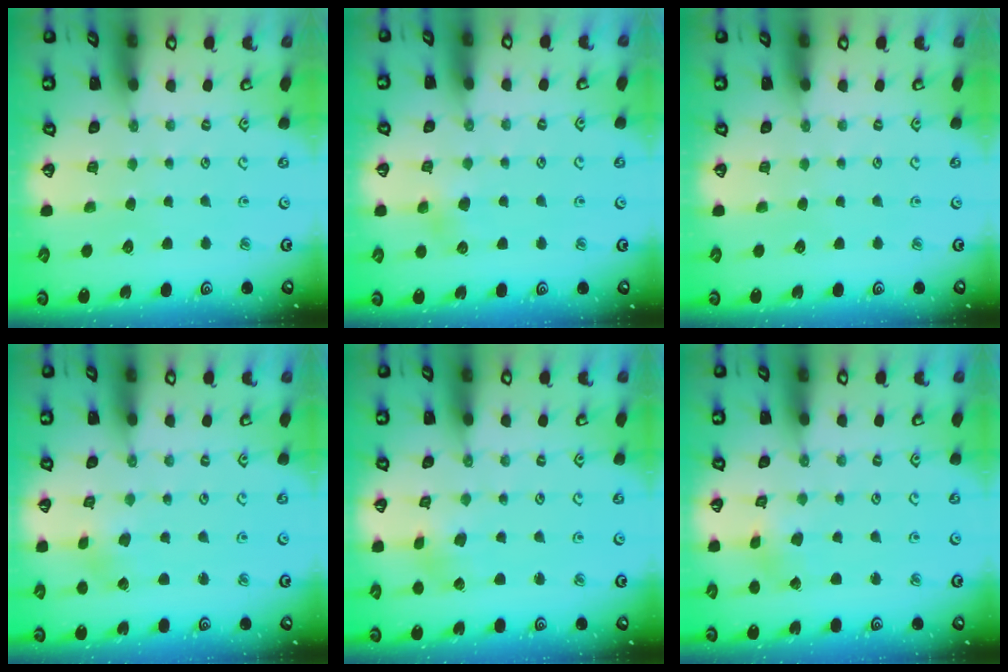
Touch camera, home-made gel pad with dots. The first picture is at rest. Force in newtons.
{"total": 4.4, "press": 4.3, "slide": 0.5}
{"total": 0.0}
{"total": 1.8, "press": 1.8, "slide": 0.2}
{"total": 2.9, "press": 2.9, "slide": 0.5}
{"total": 1.5, "press": 1.5, "slide": 0.0}